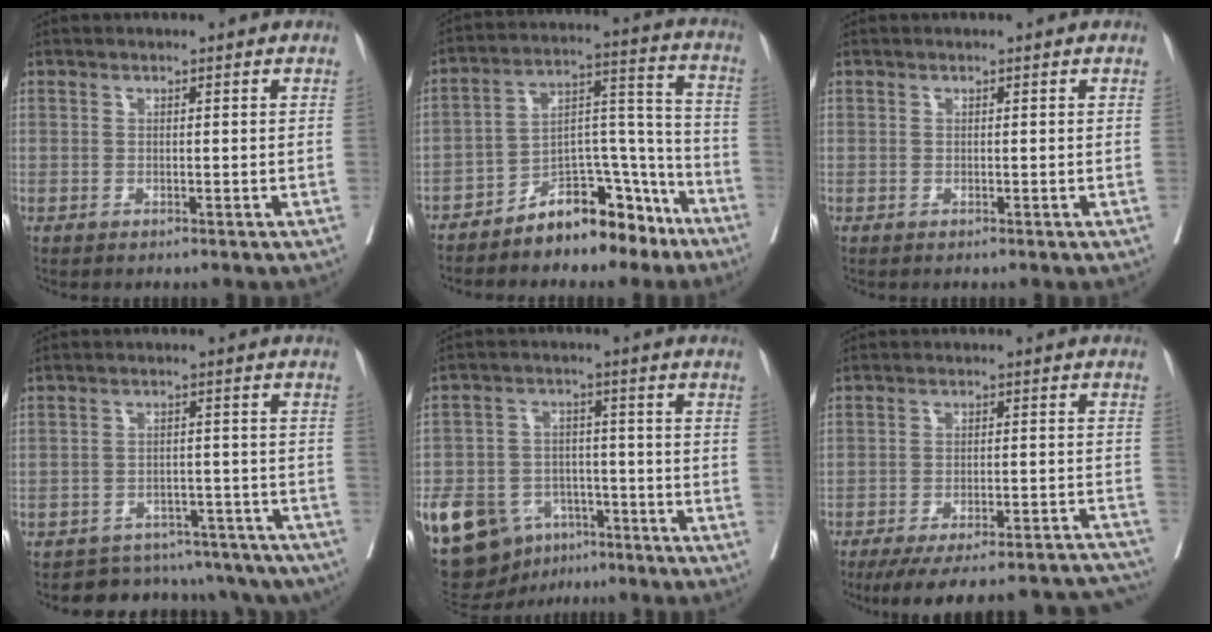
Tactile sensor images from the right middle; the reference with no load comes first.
{"total": 12.8, "force": [-9.7, 5.3, 6.4], "torque": [-0.093, 0.049, -0.159]}
{"total": 0.0}
{"total": 17.0, "force": [-15.4, 6.4, 3.3], "torque": [-0.030, 0.033, -0.178]}
{"total": 16.6, "force": [-8.8, 11.2, 8.4], "torque": [-0.181, 0.014, -0.136]}
{"total": 26.9, "force": [-24.8, 4.1, 9.7], "torque": [-0.102, -0.008, -0.315]}